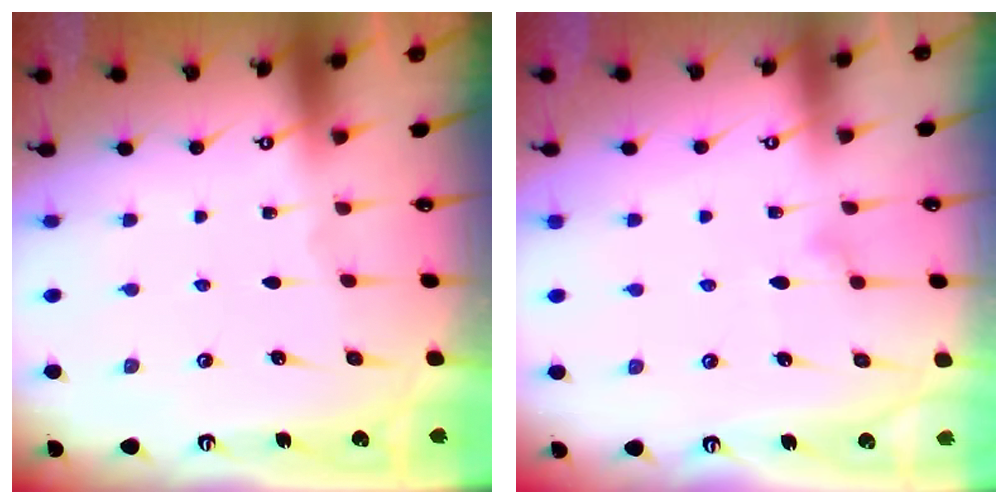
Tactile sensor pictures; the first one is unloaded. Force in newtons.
{"total": 9.1, "press": 9.1, "slide": 0.5}